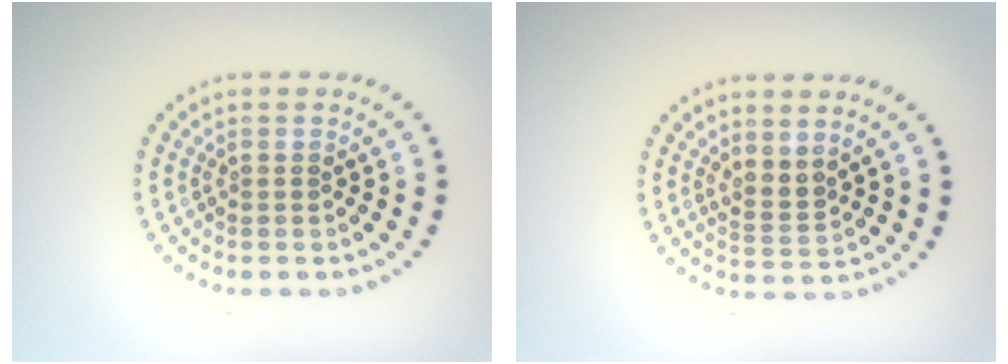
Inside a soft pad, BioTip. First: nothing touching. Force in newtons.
{"total": 2.0, "press": 1.5, "slide": 1.4}